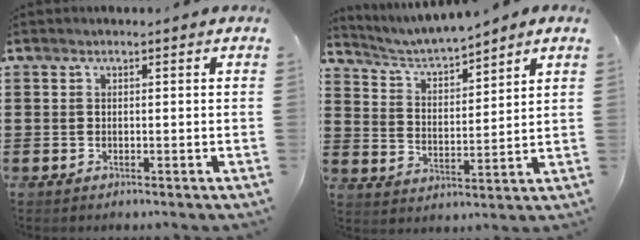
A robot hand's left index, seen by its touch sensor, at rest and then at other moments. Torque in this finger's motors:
{"motor_torque": [0.83, -1.31, 0.08, 0.04]}